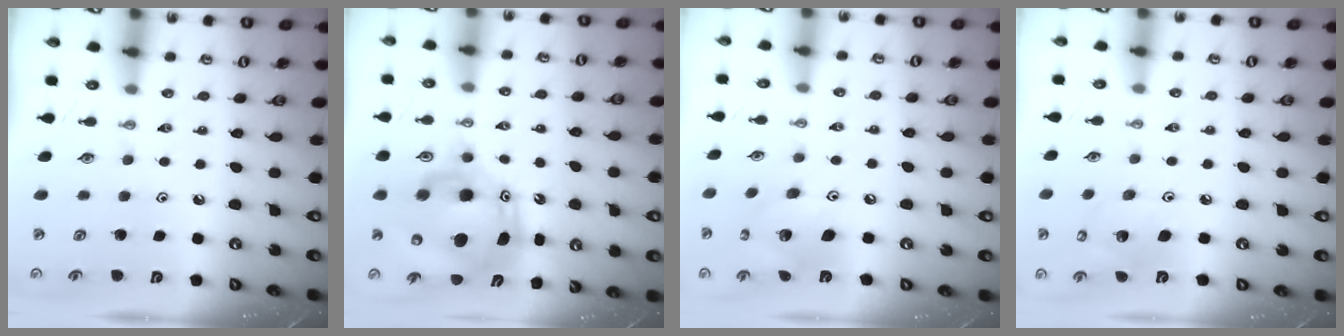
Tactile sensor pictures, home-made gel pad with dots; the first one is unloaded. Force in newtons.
{"total": 14.4, "press": 14.2, "slide": 2.3}
{"total": 11.6, "press": 11.6, "slide": 1.0}
{"total": 6.4, "press": 6.3, "slide": 1.4}